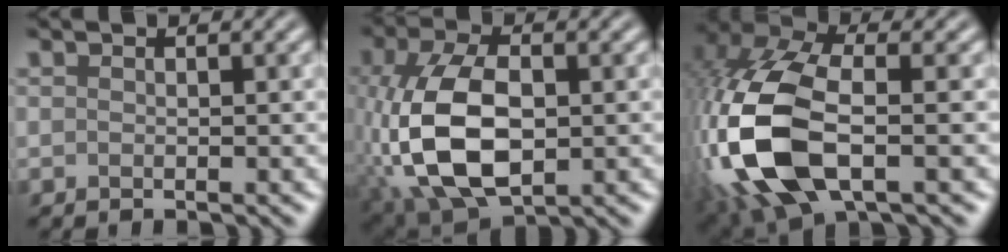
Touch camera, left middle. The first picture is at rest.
{"total": 10.8, "force": [-1.6, 6.0, 8.8], "torque": [-0.196, -0.005, -0.029]}
{"total": 14.1, "force": [-2.7, 7.2, 11.8], "torque": [-0.295, 0.003, -0.059]}